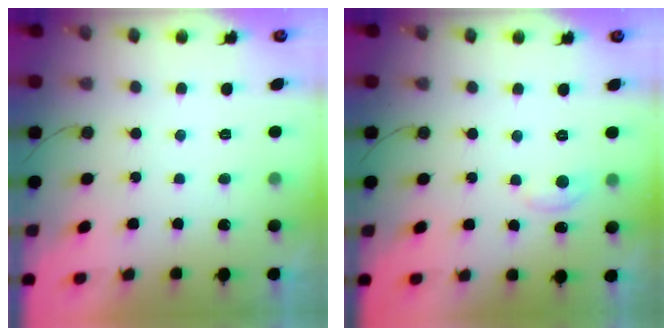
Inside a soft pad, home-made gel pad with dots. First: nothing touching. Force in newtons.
{"total": 6.5, "press": 6.5, "slide": 0.6}